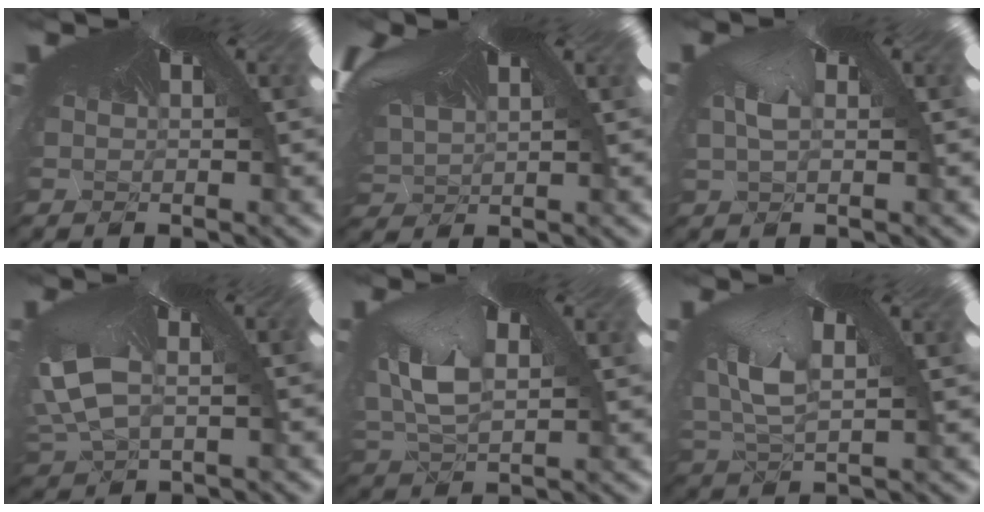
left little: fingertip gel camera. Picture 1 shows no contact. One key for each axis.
{"total": 1.4, "fx": 0.6, "fy": 1.3, "fz": 0.3, "tx": -0.030, "ty": -0.012, "tz": 0.029}
{"total": 2.1, "fx": -1.1, "fy": 1.6, "fz": 0.8, "tx": -0.036, "ty": -0.004, "tz": 0.009}
{"total": 4.5, "fx": -4.1, "fy": 1.5, "fz": -0.8, "tx": -0.042, "ty": -0.066, "tz": -0.030}
{"total": 2.9, "fx": -1.9, "fy": 2.0, "fz": -0.6, "tx": -0.029, "ty": -0.040, "tz": -0.003}
{"total": 3.1, "fx": -2.6, "fy": 1.7, "fz": -0.6, "tx": -0.035, "ty": -0.053, "tz": -0.005}